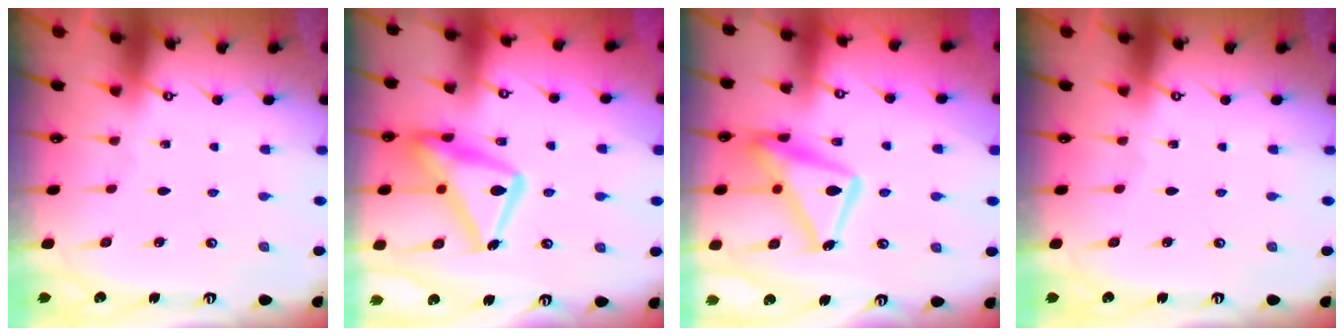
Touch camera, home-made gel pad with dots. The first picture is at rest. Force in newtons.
{"total": 21.2, "press": 21.2, "slide": 1.4}
{"total": 18.2, "press": 18.1, "slide": 1.5}
{"total": 0.0}